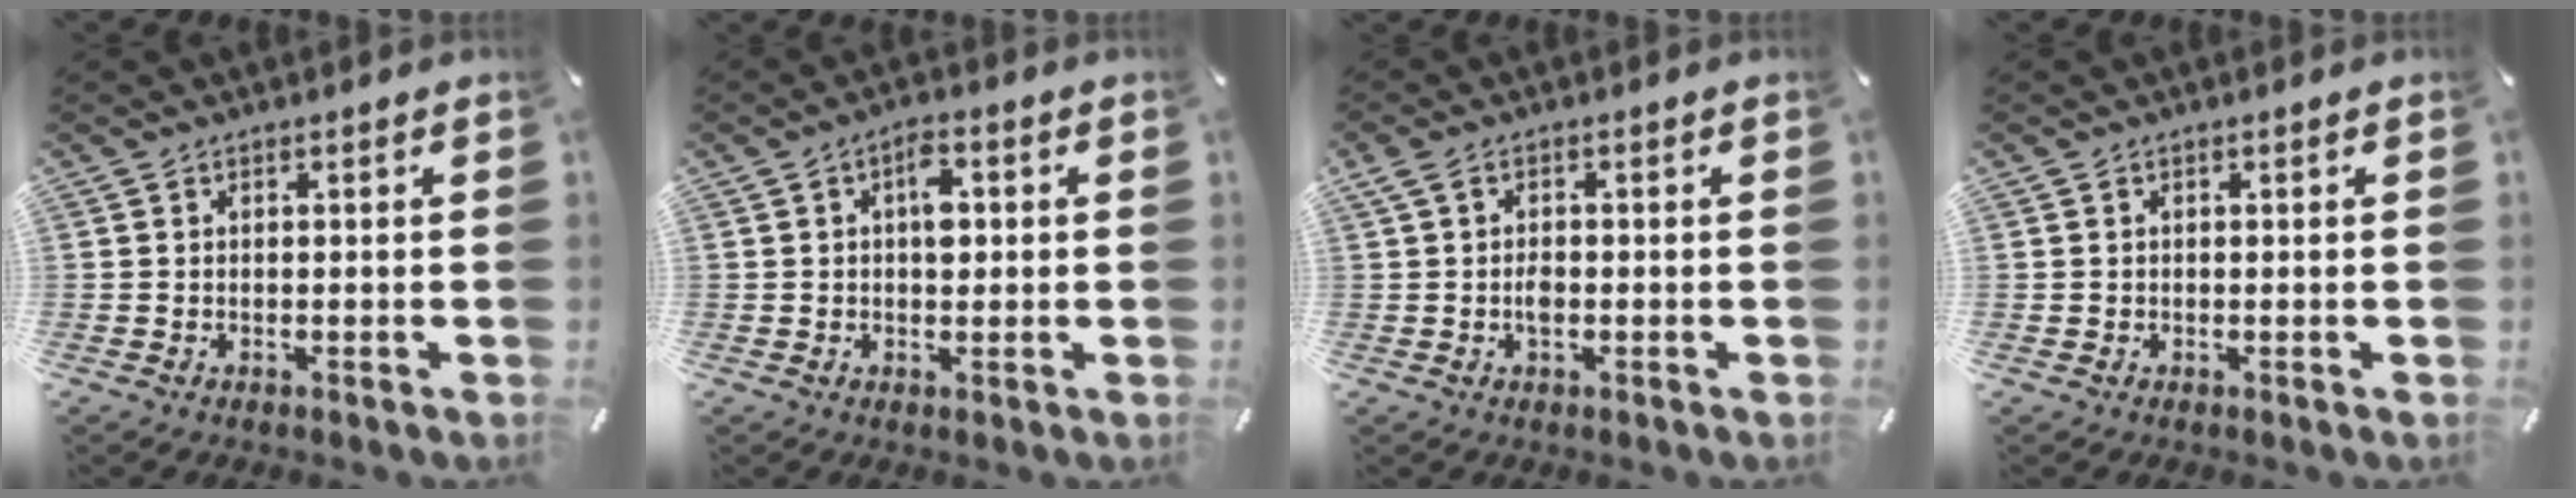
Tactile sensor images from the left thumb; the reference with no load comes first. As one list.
[{"total": 5.2, "force": [1.0, 2.9, 4.3], "torque": [-0.054, -0.003, 0.009]}, {"total": 3.0, "force": [-0.4, 1.6, 2.6], "torque": [-0.047, 0.005, -0.008]}, {"total": 0.6, "force": [0.2, 0.5, -0.2], "torque": [0.006, 0.005, 0.004]}]